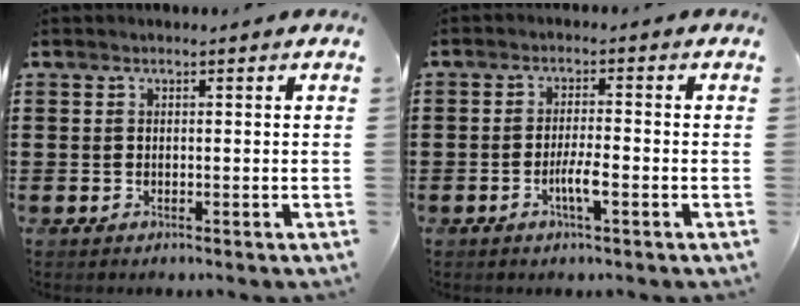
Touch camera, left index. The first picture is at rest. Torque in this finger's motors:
{"motor_torque": [0.62, 0.51, 0.29, 0.06]}